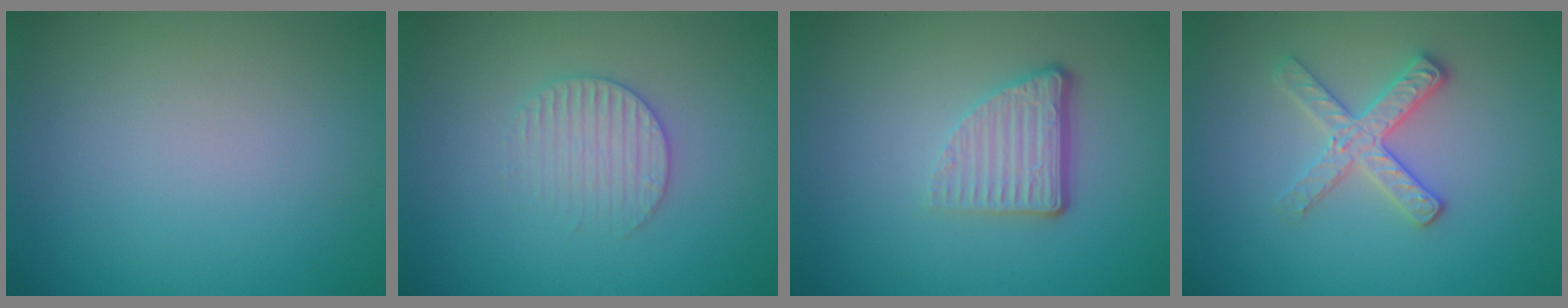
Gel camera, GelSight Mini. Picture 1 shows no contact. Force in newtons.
{"total": 2.5, "press": 2.5, "slide": 0.4}
{"total": 3.7, "press": 2.4, "slide": 2.8}
{"total": 2.9, "press": 2.8, "slide": 0.8}